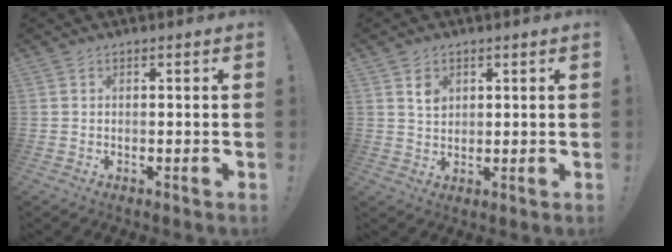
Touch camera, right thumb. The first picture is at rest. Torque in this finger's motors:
{"motor_torque": [1.27, 0.97, 0.56, -0.72, -0.02]}